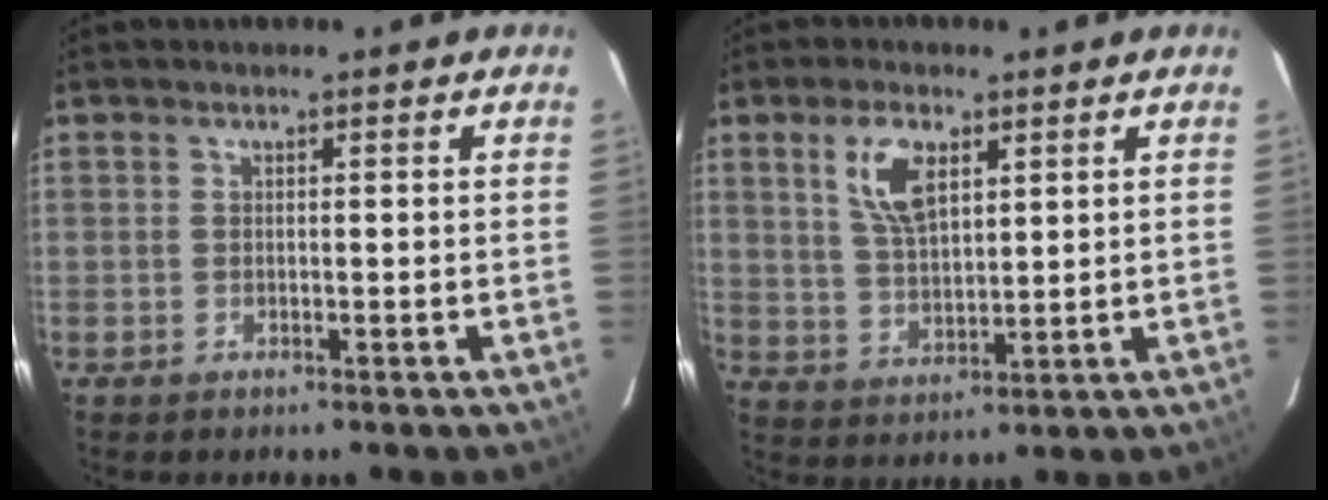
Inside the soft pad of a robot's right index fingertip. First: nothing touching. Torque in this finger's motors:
{"motor_torque": [0.28, 0.07, 0.19, 0.11]}